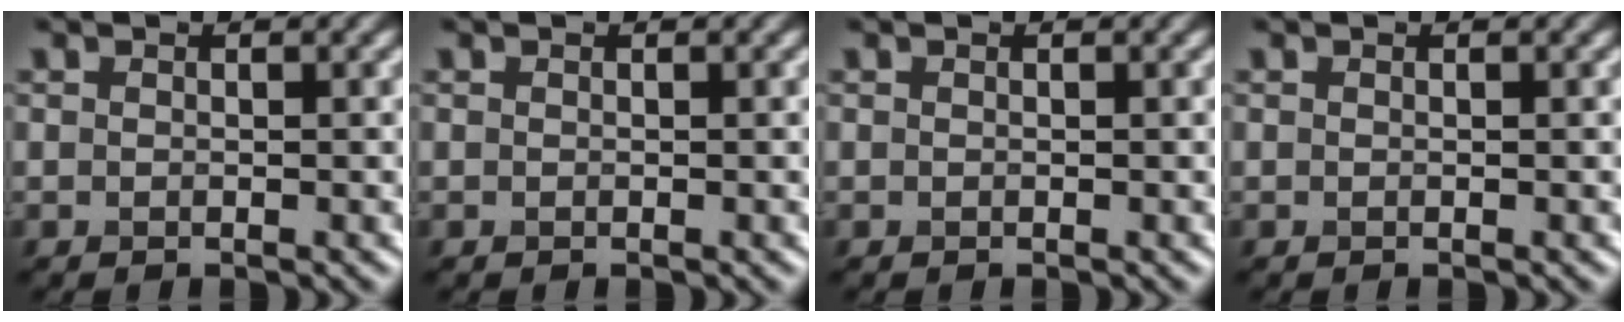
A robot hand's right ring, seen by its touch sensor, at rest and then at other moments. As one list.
[{"total": 0.0}, {"total": 0.0}, {"total": 0.0}]